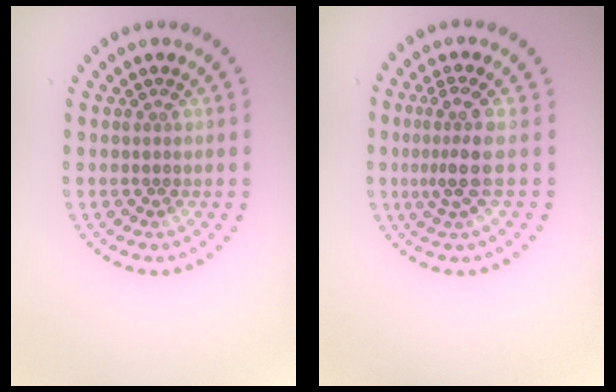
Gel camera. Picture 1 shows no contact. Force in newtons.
{"total": 3.1, "press": 2.2, "slide": 2.2}